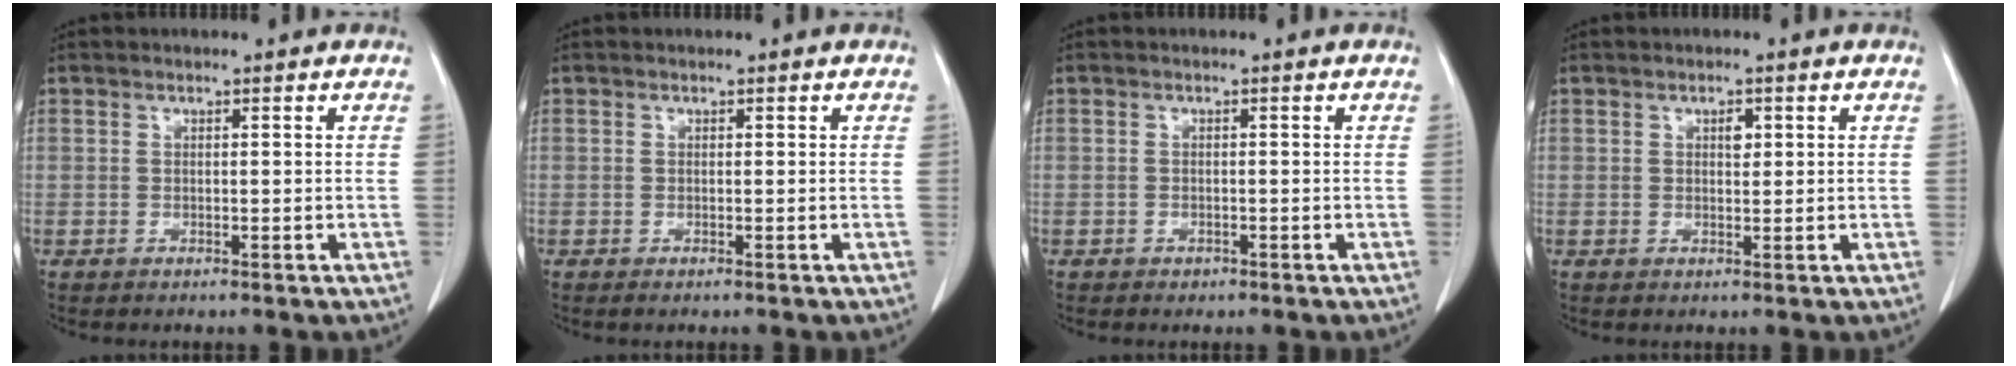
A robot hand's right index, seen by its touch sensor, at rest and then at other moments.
{"total": 0.0}
{"total": 0.8, "force": [-0.5, 0.5, 0.2], "torque": [-0.008, 0.001, -0.006]}
{"total": 1.5, "force": [0.5, 0.8, 1.2], "torque": [-0.017, 0.000, 0.008]}